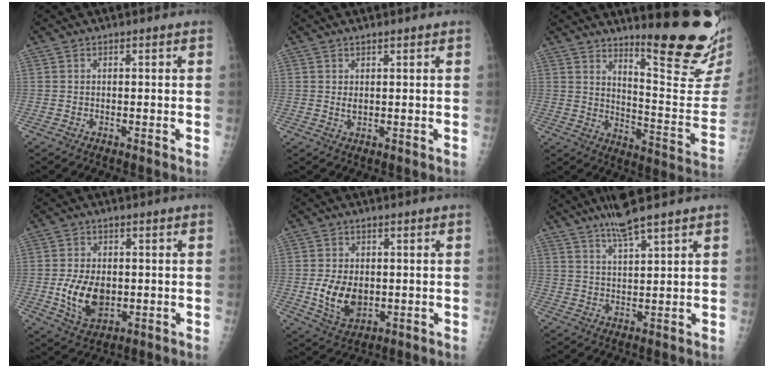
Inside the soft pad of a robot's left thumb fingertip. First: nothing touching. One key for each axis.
{"total": 1.6, "fx": 0.7, "fy": 0.6, "fz": 1.3, "tx": -0.016, "ty": -0.006, "tz": 0.019}
{"total": 20.7, "fx": 15.3, "fy": 2.9, "fz": 13.6, "tx": -0.167, "ty": -0.146, "tz": 0.219}
{"total": 9.2, "fx": -1.1, "fy": 5.9, "fz": 6.9, "tx": -0.104, "ty": -0.009, "tz": -0.007}
{"total": 8.3, "fx": -0.8, "fy": 5.6, "fz": 6.1, "tx": -0.088, "ty": -0.010, "tz": 0.000}
{"total": 6.4, "fx": 5.0, "fy": 0.1, "fz": 4.0, "tx": -0.069, "ty": -0.022, "tz": 0.096}